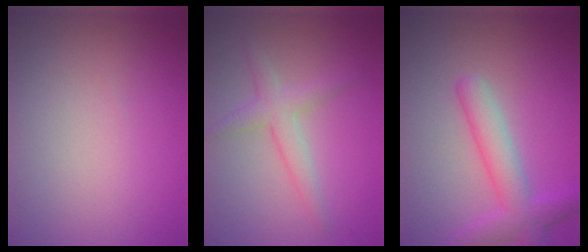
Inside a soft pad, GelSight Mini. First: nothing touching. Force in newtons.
{"total": 2.6, "press": 2.6, "slide": 0.2}
{"total": 5.6, "press": 5.6, "slide": 0.3}